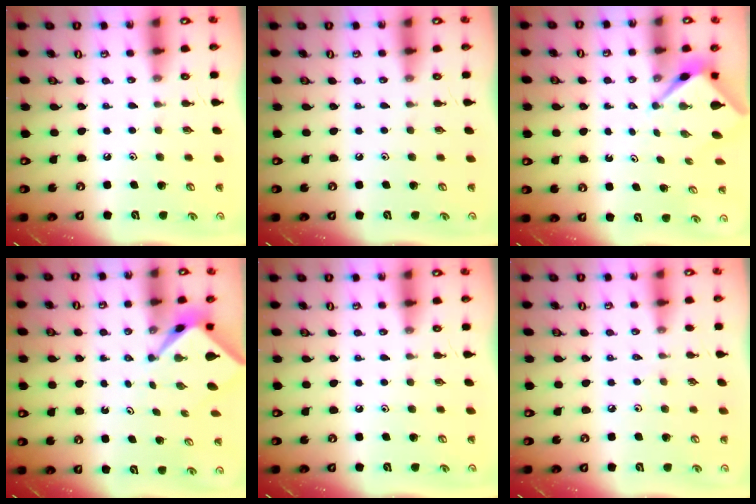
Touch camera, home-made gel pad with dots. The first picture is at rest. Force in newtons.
{"total": 0.0}
{"total": 2.6, "press": 2.6, "slide": 0.1}
{"total": 2.4, "press": 2.4, "slide": 0.2}
{"total": 0.0}
{"total": 2.2, "press": 2.1, "slide": 0.5}